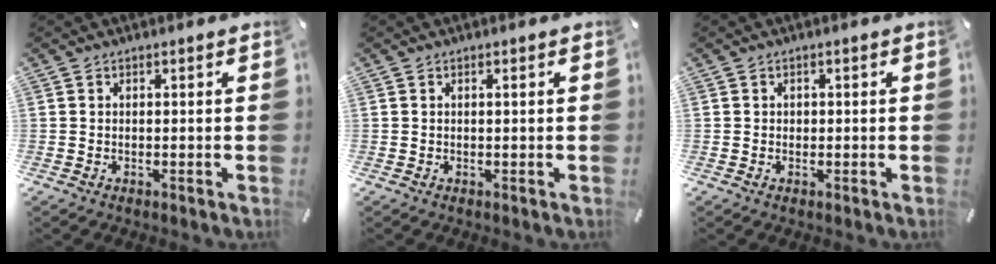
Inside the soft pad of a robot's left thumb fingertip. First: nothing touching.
{"total": 0.6, "force": [0.1, 0.0, 0.5], "torque": [-0.009, 0.000, 0.001]}
{"total": 0.7, "force": [-0.2, 0.7, 0.2], "torque": [-0.003, 0.005, -0.006]}